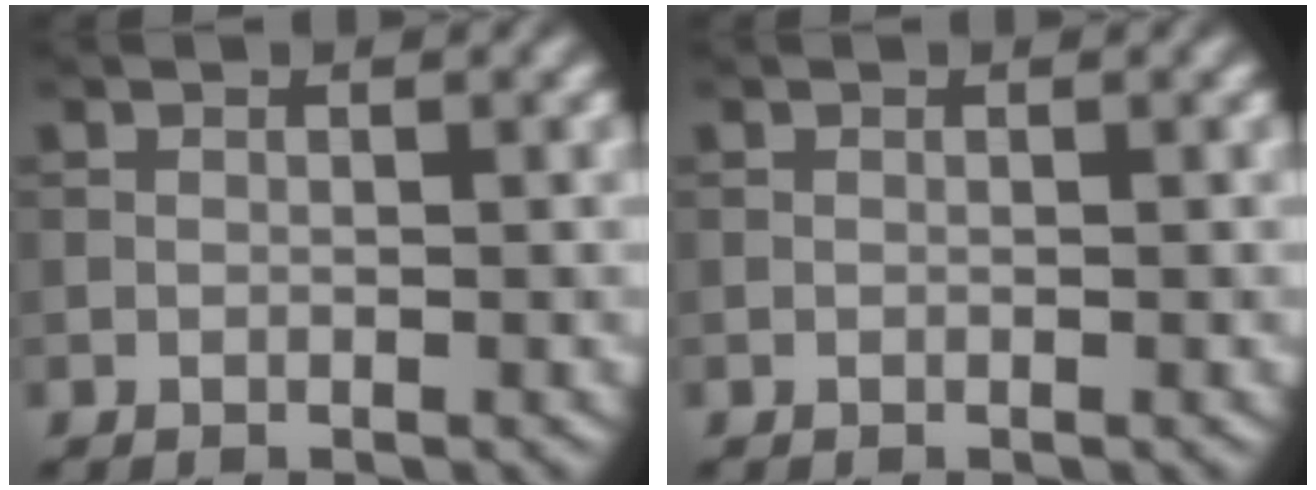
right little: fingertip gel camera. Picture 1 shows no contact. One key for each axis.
{"total": 0.0}